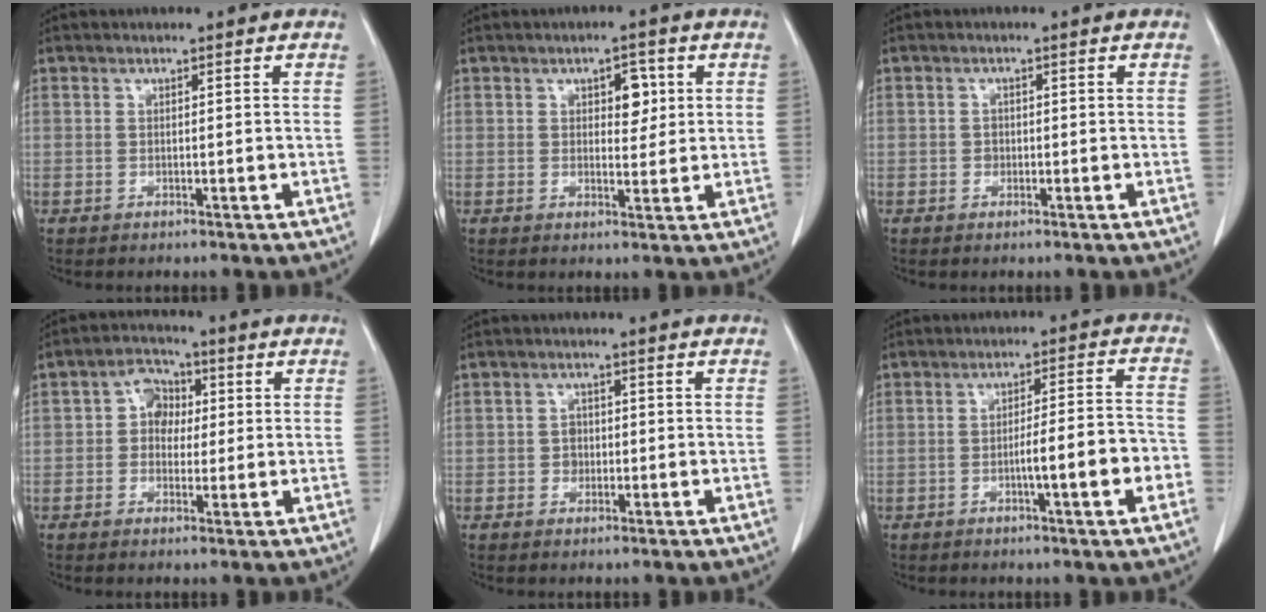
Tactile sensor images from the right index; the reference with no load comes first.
{"total": 3.7, "force": [1.2, 2.1, 2.9], "torque": [-0.036, 0.004, 0.018]}
{"total": 1.0, "force": [-0.1, 0.9, 0.3], "torque": [0.001, 0.006, 0.000]}
{"total": 5.0, "force": [0.6, 4.0, 2.8], "torque": [-0.045, 0.020, 0.006]}
{"total": 1.8, "force": [-0.2, 1.6, 0.8], "torque": [-0.006, 0.008, -0.001]}
{"total": 8.0, "force": [-2.7, 0.5, 7.5], "torque": [-0.108, 0.017, -0.036]}